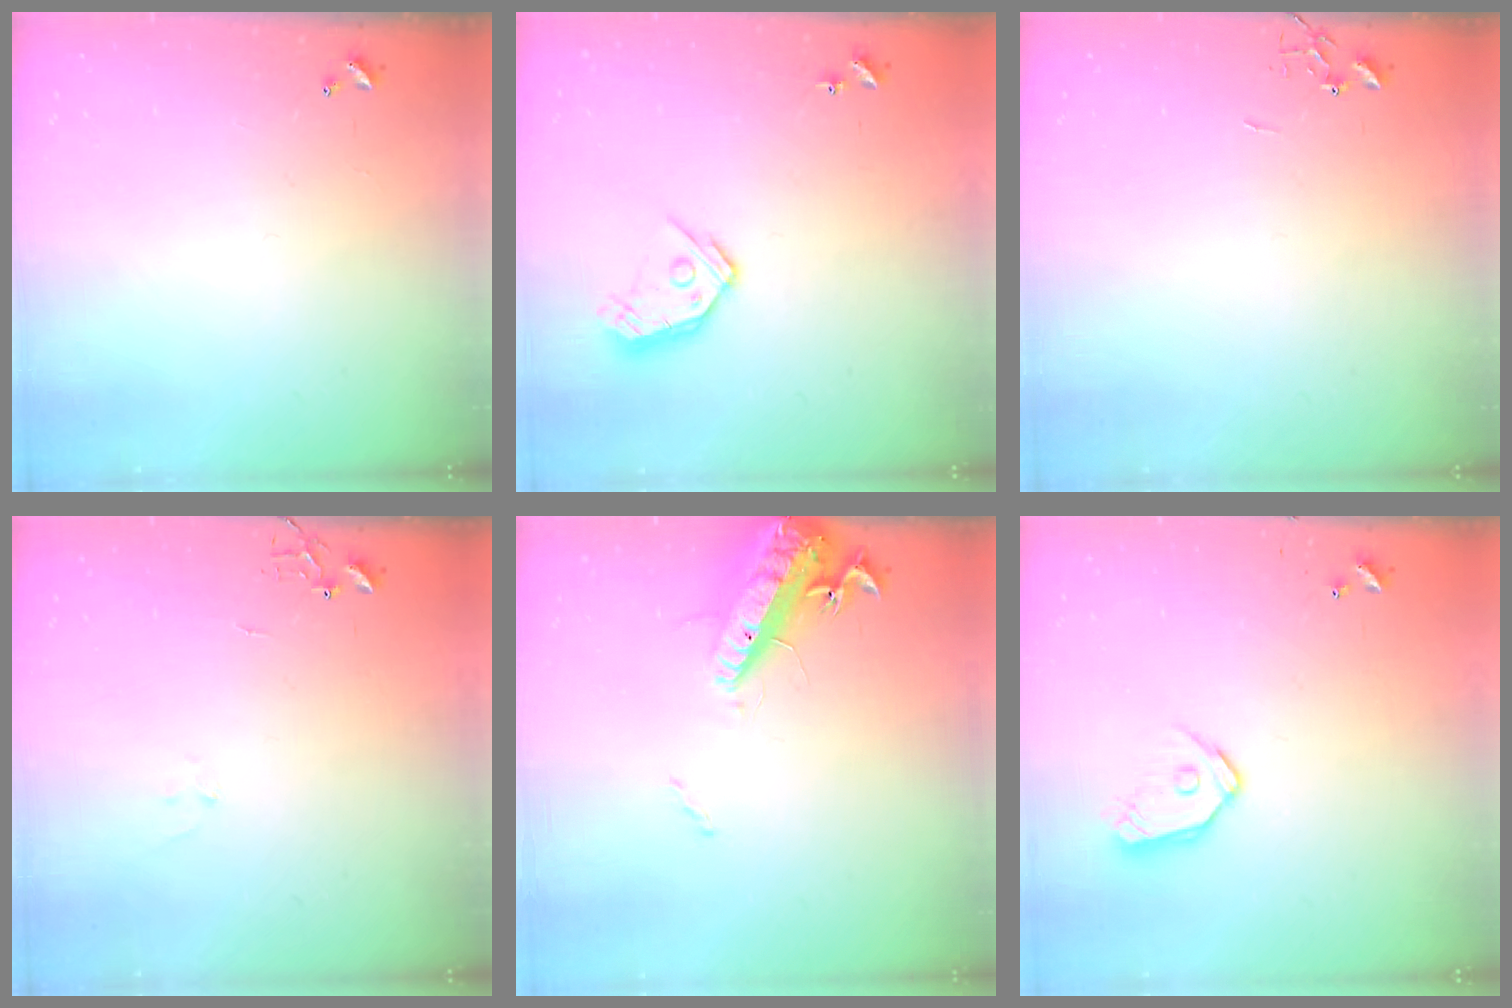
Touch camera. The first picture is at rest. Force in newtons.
{"total": 9.9, "press": 9.9, "slide": 0.8}
{"total": 0.0}
{"total": 7.0, "press": 7.0, "slide": 0.7}
{"total": 16.7, "press": 16.2, "slide": 4.1}
{"total": 9.8, "press": 9.8, "slide": 0.9}